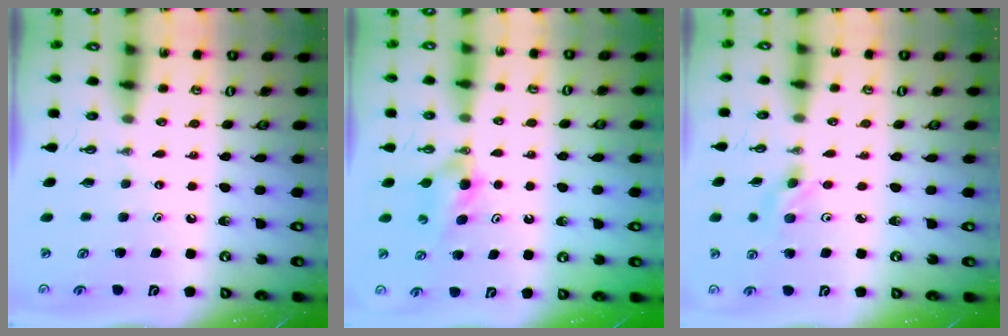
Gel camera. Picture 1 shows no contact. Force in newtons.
{"total": 3.8, "press": 3.8, "slide": 0.6}
{"total": 2.9, "press": 2.6, "slide": 1.4}